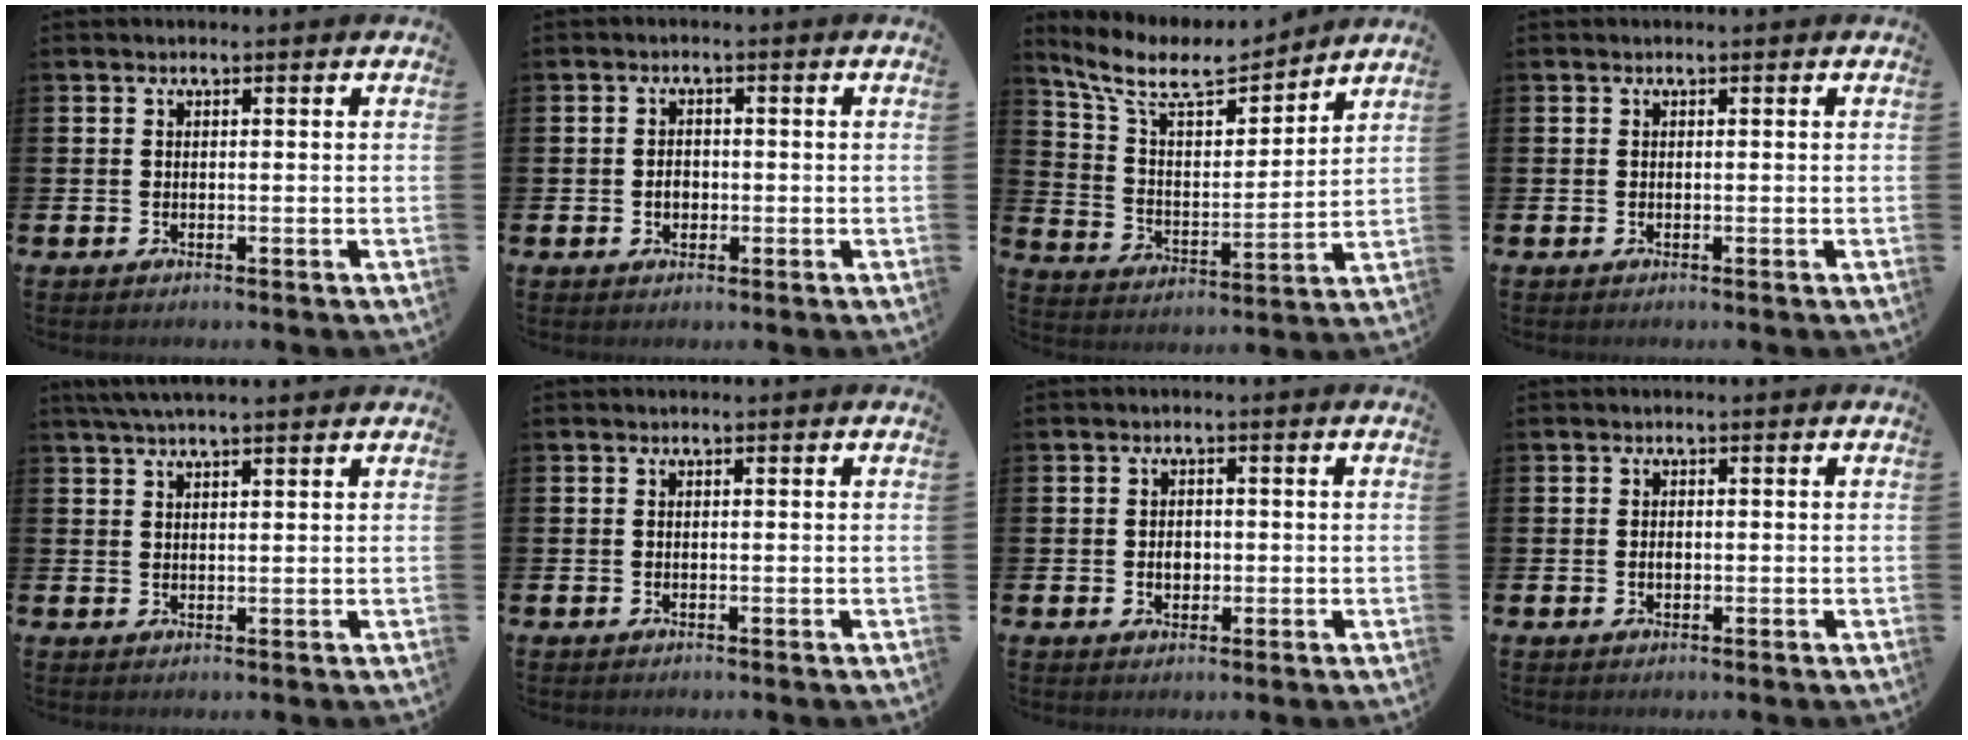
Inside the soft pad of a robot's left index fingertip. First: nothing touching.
{"total": 1.9, "force": [-0.3, 1.5, 1.1], "torque": [-0.012, 0.002, -0.011]}
{"total": 9.6, "force": [8.4, 2.8, 3.6], "torque": [-0.116, -0.054, 0.148]}
{"total": 0.0}
{"total": 3.2, "force": [2.8, 0.2, 1.6], "torque": [-0.035, -0.002, 0.051]}
{"total": 0.0}
{"total": 2.1, "force": [-0.2, 1.6, 1.4], "torque": [-0.009, 0.000, -0.010]}
{"total": 0.9, "force": [-0.1, 0.6, 0.7], "torque": [-0.011, 0.003, -0.004]}